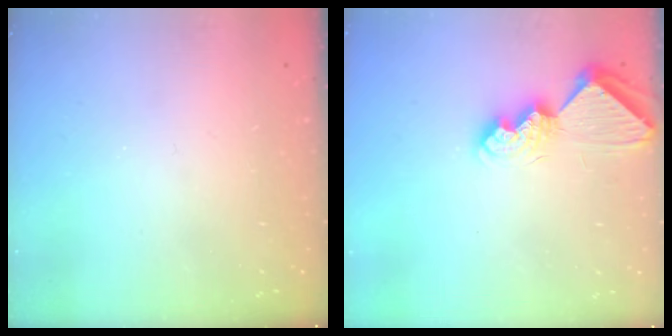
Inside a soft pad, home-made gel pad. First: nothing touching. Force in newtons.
{"total": 9.5, "press": 9.4, "slide": 0.8}